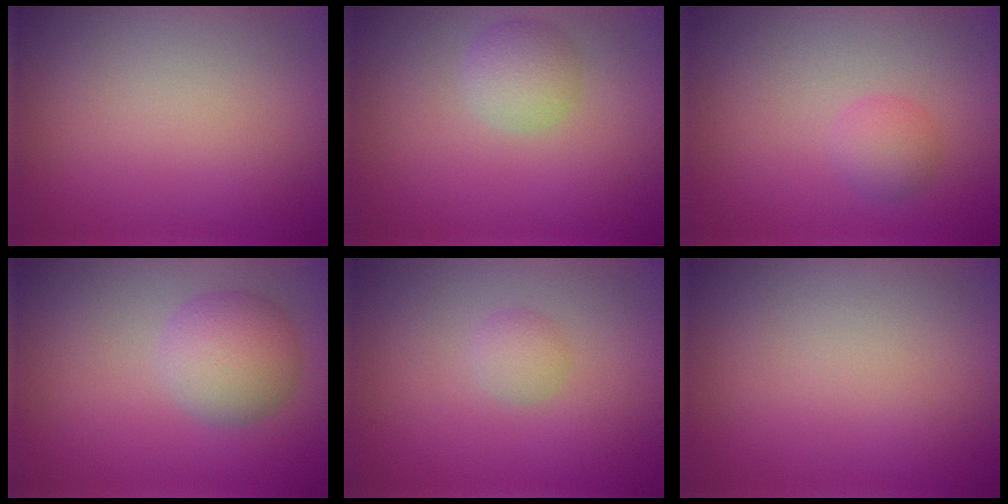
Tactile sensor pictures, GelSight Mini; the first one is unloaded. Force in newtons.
{"total": 2.3, "press": 2.3, "slide": 0.2}
{"total": 1.7, "press": 1.7, "slide": 0.0}
{"total": 4.3, "press": 4.3, "slide": 0.1}
{"total": 1.2, "press": 1.2, "slide": 0.0}
{"total": 0.0}